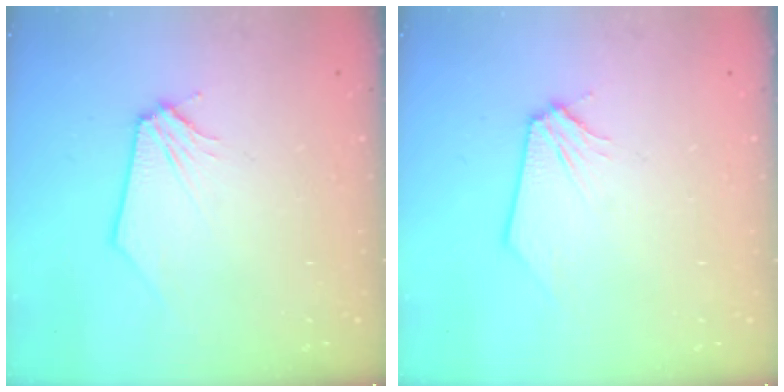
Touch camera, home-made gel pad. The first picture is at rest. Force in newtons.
{"total": 0.0}